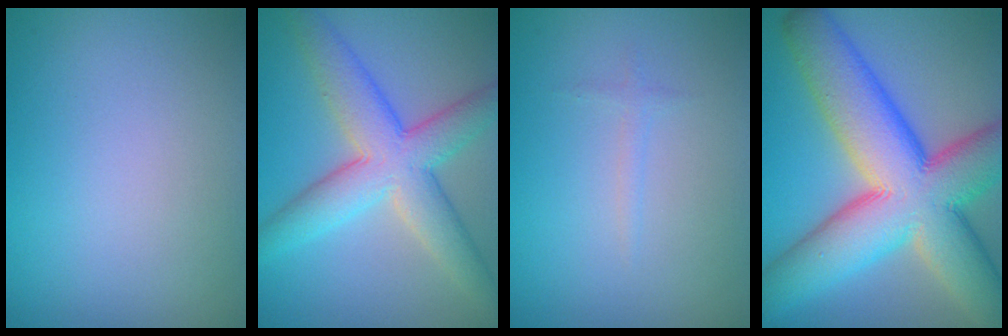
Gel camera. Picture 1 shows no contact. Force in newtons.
{"total": 7.5, "press": 7.5, "slide": 0.3}
{"total": 0.7, "press": 0.7, "slide": 0.0}
{"total": 15.3, "press": 15.2, "slide": 0.9}